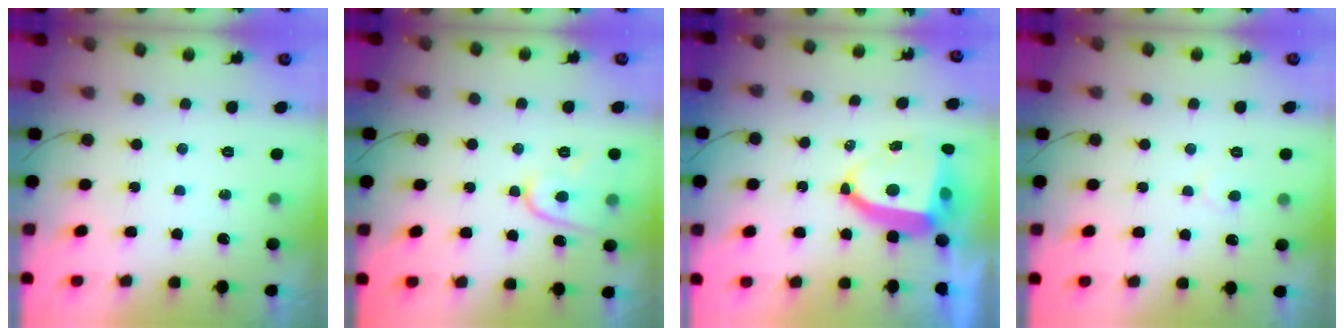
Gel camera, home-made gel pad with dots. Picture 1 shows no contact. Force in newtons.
{"total": 9.0, "press": 8.9, "slide": 1.0}
{"total": 10.2, "press": 10.2, "slide": 1.1}
{"total": 4.3, "press": 4.3, "slide": 0.5}